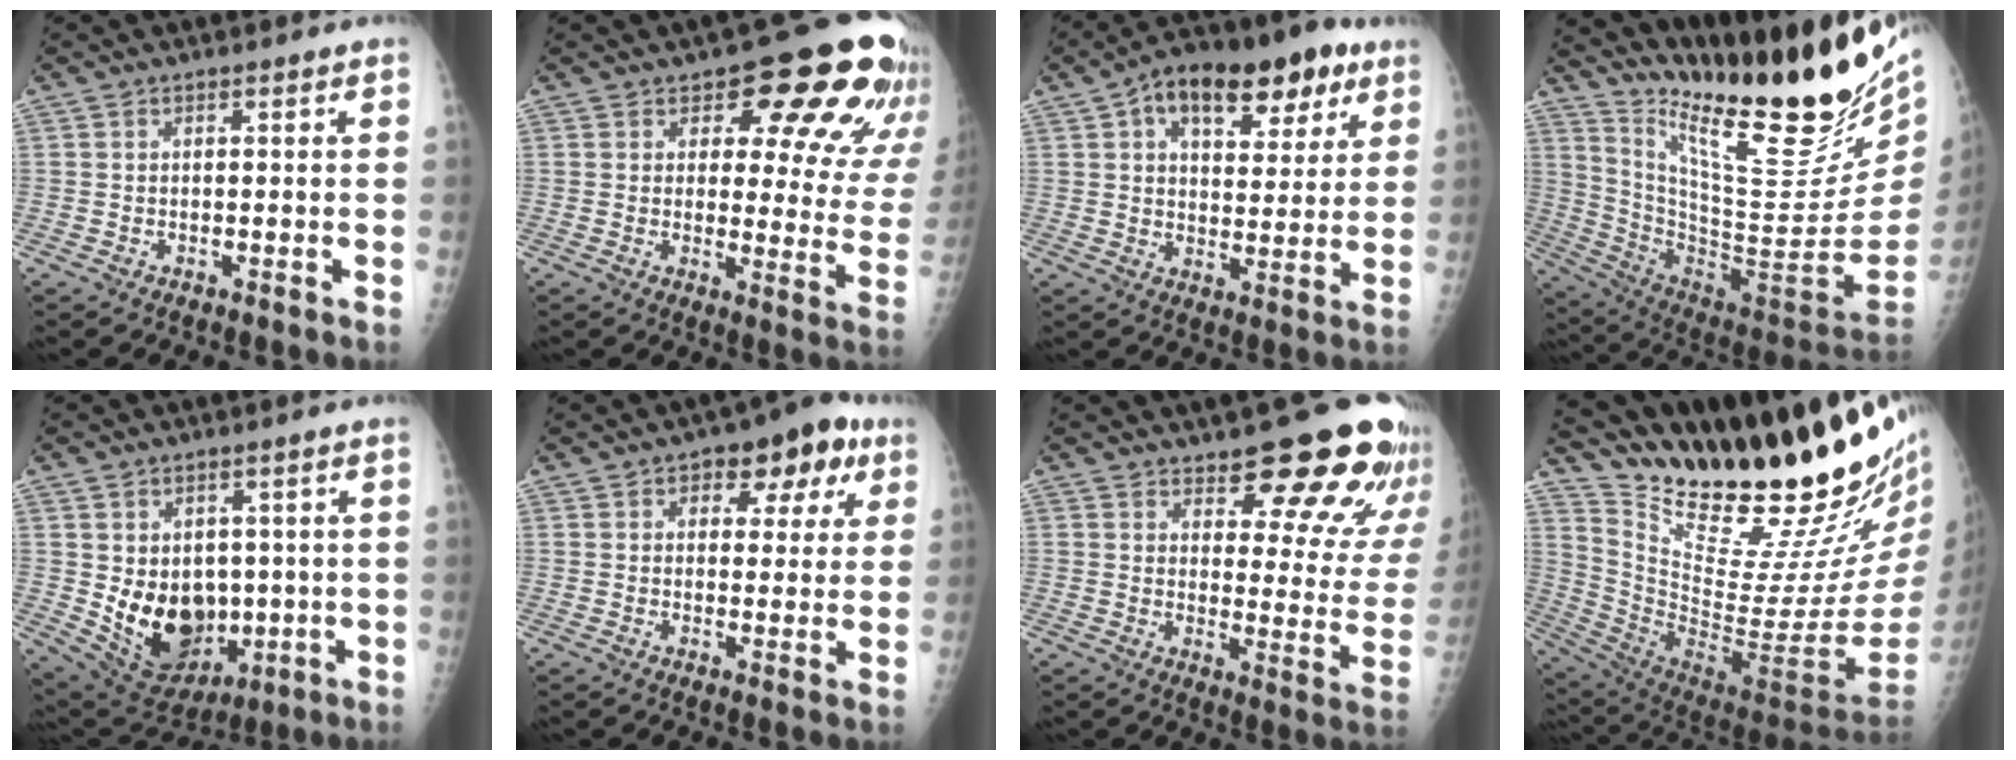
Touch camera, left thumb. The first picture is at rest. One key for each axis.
{"total": 19.0, "fx": 11.4, "fy": 8.3, "fz": 12.8, "tx": -0.105, "ty": -0.060, "tz": 0.128}
{"total": 18.4, "fx": 8.8, "fy": 9.9, "fz": 12.7, "tx": -0.152, "ty": 0.004, "tz": 0.131}
{"total": 32.7, "fx": 22.5, "fy": 7.9, "fz": 22.4, "tx": -0.323, "ty": -0.129, "tz": 0.354}
{"total": 13.1, "fx": -0.4, "fy": 9.9, "fz": 8.6, "tx": -0.095, "ty": -0.015, "tz": 0.027}
{"total": 10.3, "fx": 4.8, "fy": 5.9, "fz": 6.9, "tx": -0.044, "ty": -0.001, "tz": 0.056}
{"total": 19.6, "fx": 14.0, "fy": 6.4, "fz": 12.3, "tx": -0.111, "ty": -0.088, "tz": 0.175}
{"total": 33.2, "fx": 25.2, "fy": 7.3, "fz": 20.3, "tx": -0.303, "ty": -0.153, "tz": 0.394}